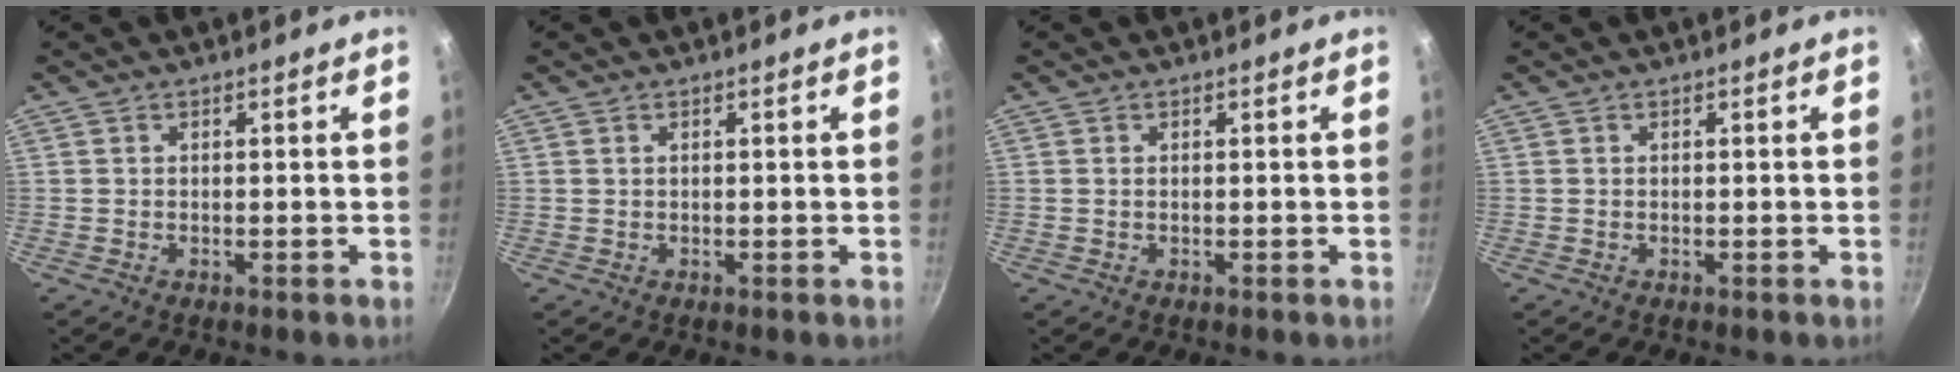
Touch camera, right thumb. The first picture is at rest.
{"total": 0.0}
{"total": 0.0}
{"total": 0.0}